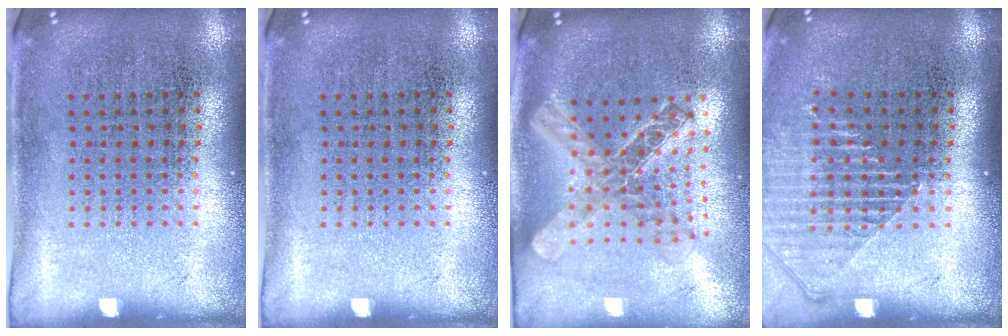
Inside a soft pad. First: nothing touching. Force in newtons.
{"total": 0.0}
{"total": 2.2, "press": 1.8, "slide": 1.3}
{"total": 1.4, "press": 1.3, "slide": 0.5}